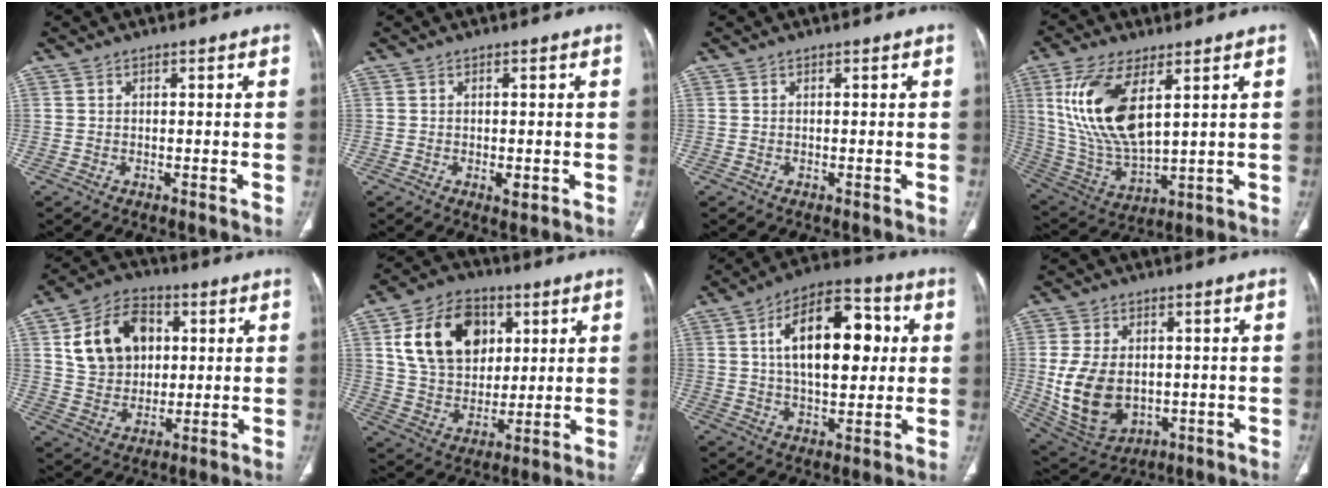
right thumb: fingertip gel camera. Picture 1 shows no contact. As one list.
[{"total": 1.9, "force": [-0.5, 0.9, 1.6], "torque": [-0.023, -0.004, -0.003]}, {"total": 0.0}, {"total": 17.5, "force": [5.8, 7.8, 14.6], "torque": [-0.298, -0.024, 0.123]}, {"total": 14.4, "force": [3.9, 10.9, 8.6], "torque": [-0.118, 0.004, 0.071]}, {"total": 17.8, "force": [5.9, 12.9, 10.7], "torque": [-0.154, -0.009, 0.109]}, {"total": 18.4, "force": [3.6, 9.6, 15.3], "torque": [-0.213, 0.015, 0.053]}, {"total": 13.9, "force": [-0.7, 9.8, 9.9], "torque": [-0.173, -0.004, 0.016]}]